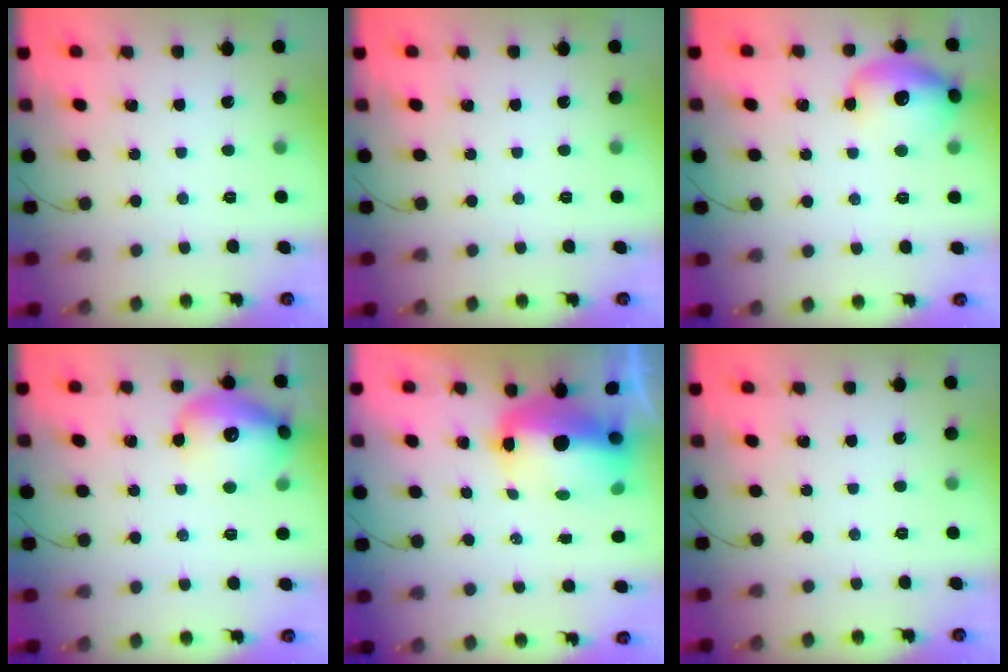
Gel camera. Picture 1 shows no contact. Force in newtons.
{"total": 0.0}
{"total": 13.4, "press": 13.2, "slide": 2.3}
{"total": 16.2, "press": 16.1, "slide": 1.7}
{"total": 11.8, "press": 11.5, "slide": 2.5}
{"total": 0.0}